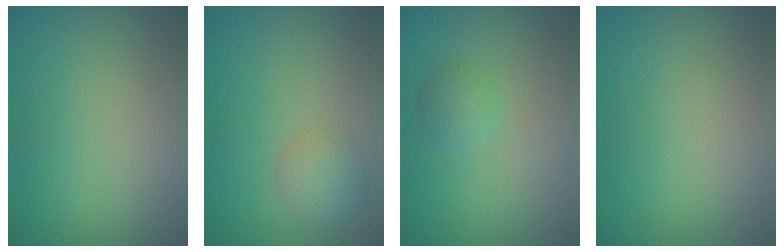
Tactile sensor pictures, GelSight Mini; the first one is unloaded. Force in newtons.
{"total": 2.1, "press": 2.1, "slide": 0.2}
{"total": 1.6, "press": 1.6, "slide": 0.1}
{"total": 0.0}